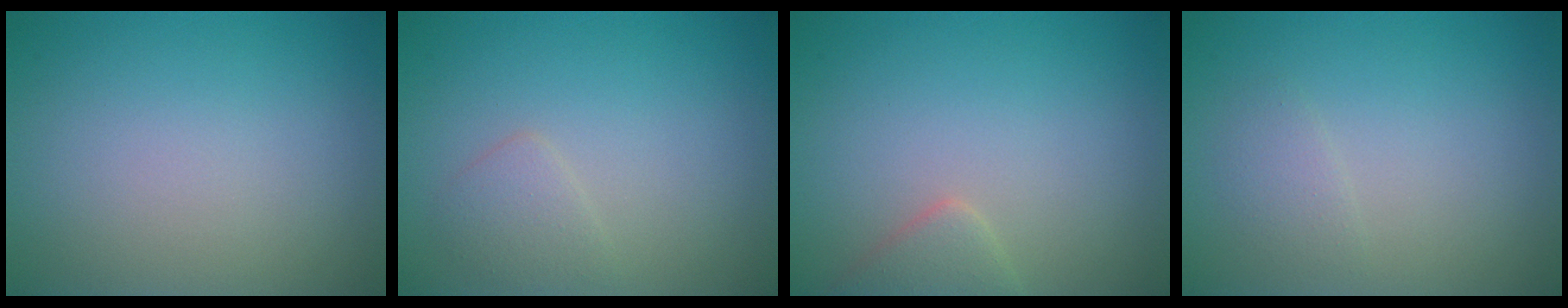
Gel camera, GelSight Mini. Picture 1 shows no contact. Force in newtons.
{"total": 1.5, "press": 1.5, "slide": 0.1}
{"total": 1.9, "press": 1.9, "slide": 0.1}
{"total": 1.2, "press": 1.2, "slide": 0.0}